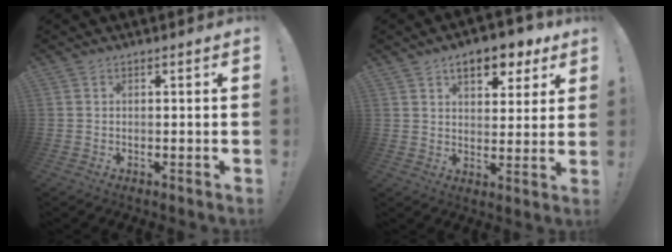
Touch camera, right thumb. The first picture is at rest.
{"total": 9.9, "force": [5.7, 4.9, 6.5], "torque": [-0.091, -0.026, 0.099]}